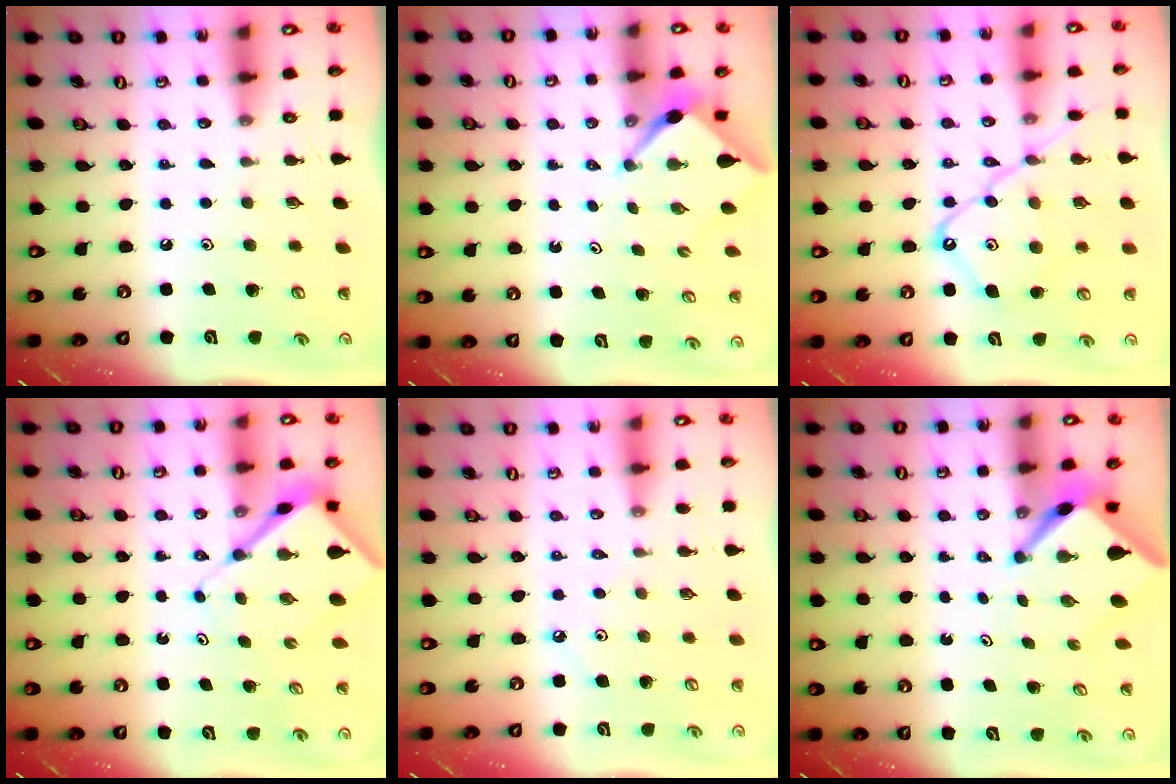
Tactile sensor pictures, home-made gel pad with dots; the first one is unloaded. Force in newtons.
{"total": 2.5, "press": 2.5, "slide": 0.2}
{"total": 14.6, "press": 14.5, "slide": 1.2}
{"total": 8.0, "press": 8.0, "slide": 0.8}
{"total": 1.7, "press": 1.6, "slide": 0.3}
{"total": 3.8, "press": 3.8, "slide": 0.2}